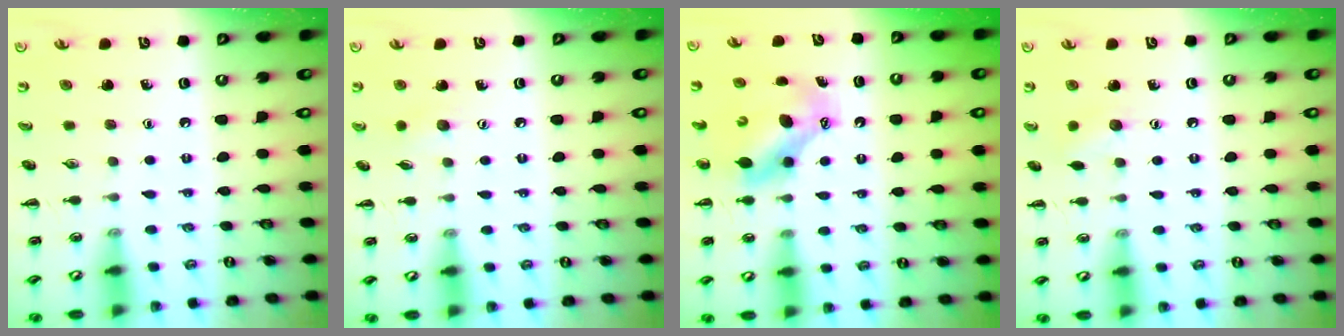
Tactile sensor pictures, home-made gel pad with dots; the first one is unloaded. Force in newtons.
{"total": 4.8, "press": 4.6, "slide": 1.0}
{"total": 6.9, "press": 6.7, "slide": 1.6}
{"total": 5.8, "press": 5.6, "slide": 1.3}